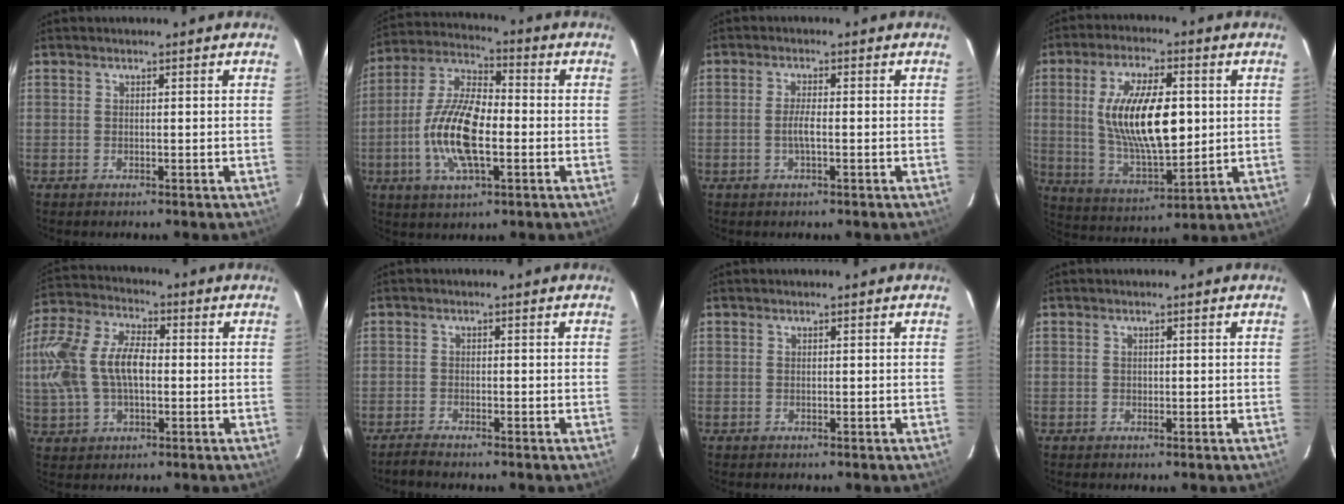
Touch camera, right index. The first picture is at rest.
{"total": 14.9, "force": [-3.2, 5.9, 13.3], "torque": [-0.274, 0.002, -0.066]}
{"total": 2.7, "force": [-0.7, 0.4, 2.5], "torque": [-0.049, 0.000, -0.014]}
{"total": 17.2, "force": [2.0, 6.8, 15.6], "torque": [-0.290, -0.002, 0.048]}
{"total": 16.5, "force": [-0.1, 10.0, 13.1], "torque": [-0.292, 0.023, 0.000]}
{"total": 2.1, "force": [-2.0, 0.1, 0.7], "torque": [-0.027, -0.004, -0.038]}
{"total": 0.0}
{"total": 0.6, "force": [-0.1, 0.6, 0.1], "torque": [0.003, 0.001, -0.001]}